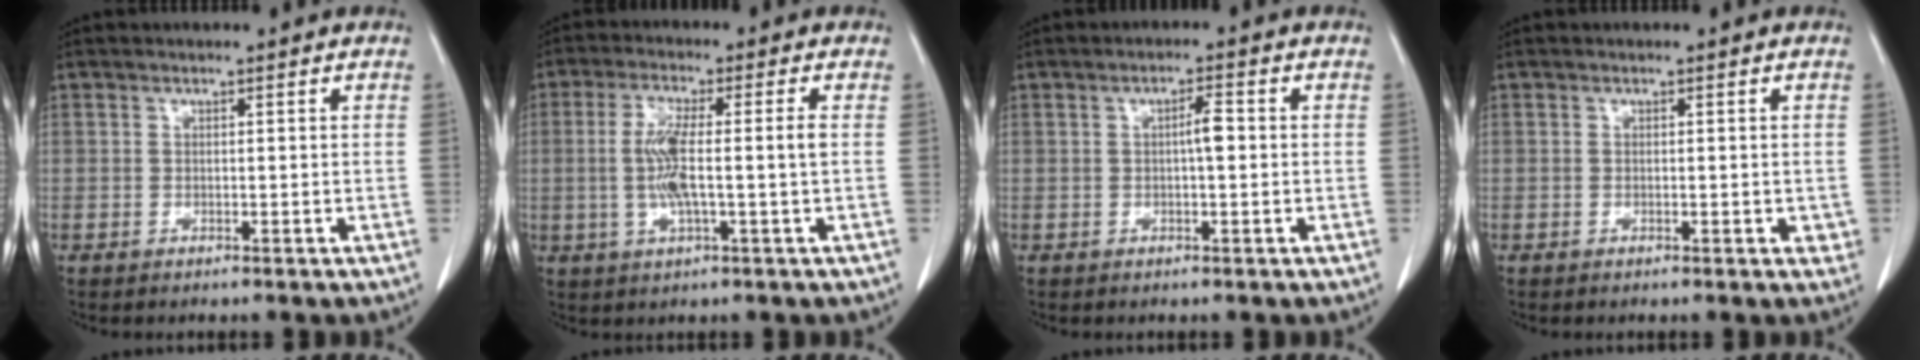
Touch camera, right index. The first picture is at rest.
{"total": 7.3, "force": [-0.4, 0.3, 7.2], "torque": [-0.151, 0.003, -0.008]}
{"total": 2.5, "force": [0.1, 0.2, 2.5], "torque": [-0.044, 0.003, 0.001]}
{"total": 1.6, "force": [-0.2, 0.9, 1.3], "torque": [-0.010, 0.001, 0.000]}